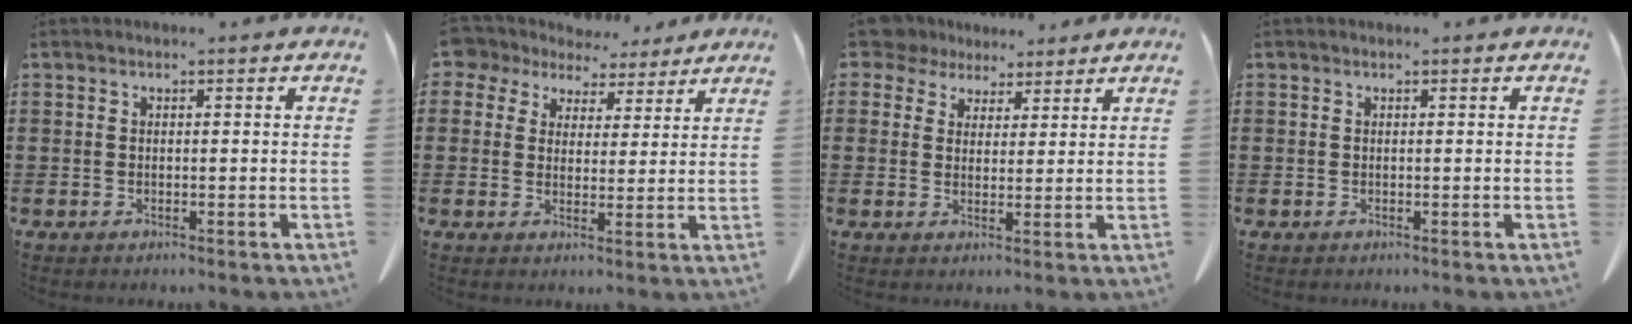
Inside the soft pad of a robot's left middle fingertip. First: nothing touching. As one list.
[{"total": 5.1, "force": [4.1, 2.9, 0.7], "torque": [-0.033, -0.010, 0.071]}, {"total": 5.1, "force": [4.0, 3.1, 0.9], "torque": [-0.035, 0.001, 0.072]}, {"total": 0.0}]